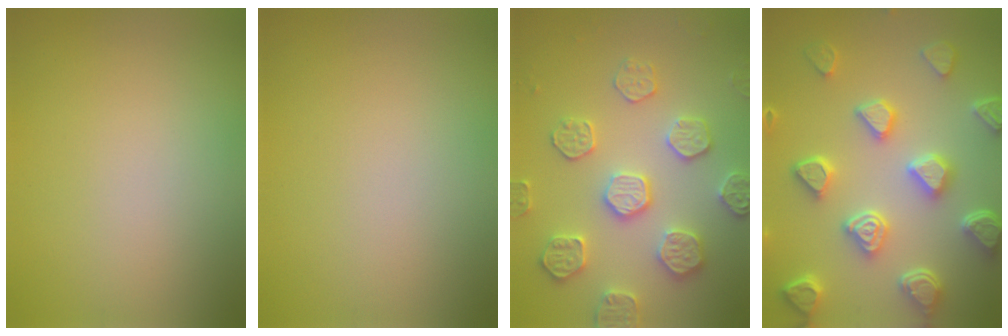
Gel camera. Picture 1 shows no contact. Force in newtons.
{"total": 0.0}
{"total": 4.6, "press": 4.5, "slide": 0.8}
{"total": 6.9, "press": 5.6, "slide": 4.1}